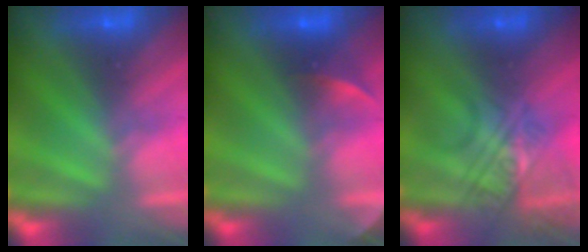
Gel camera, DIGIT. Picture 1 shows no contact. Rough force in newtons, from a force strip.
{"total": 2.2}
{"total": 2.5}